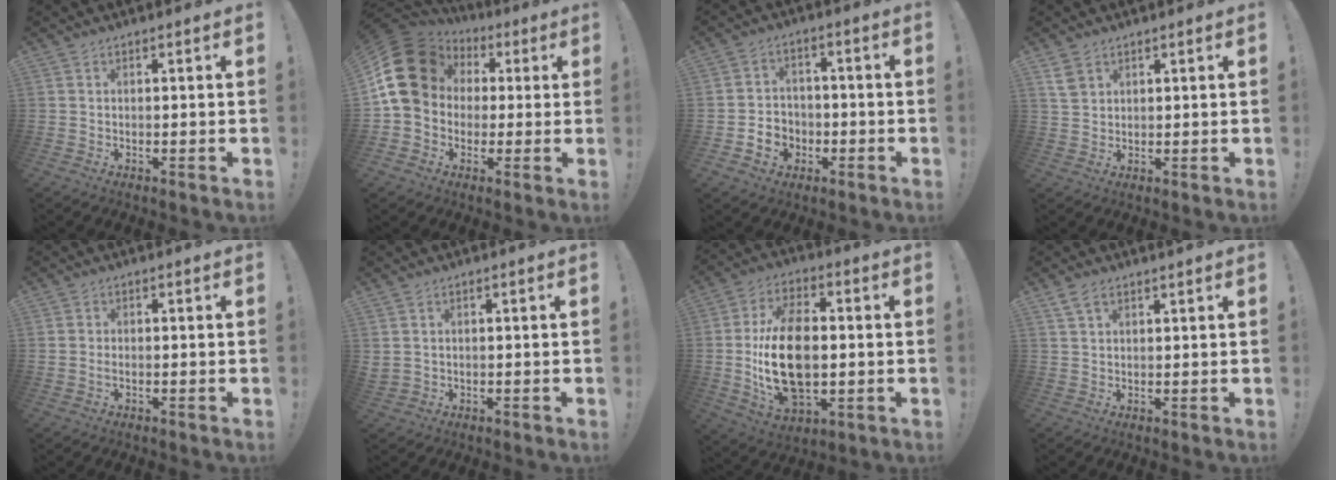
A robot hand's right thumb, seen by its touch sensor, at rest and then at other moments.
{"total": 18.6, "force": [3.3, 15.1, 10.3], "torque": [-0.182, 0.000, 0.078]}
{"total": 6.9, "force": [-2.4, 6.1, 2.0], "torque": [-0.032, 0.019, -0.040]}
{"total": 4.2, "force": [2.7, 2.6, 1.9], "torque": [-0.026, -0.013, 0.051]}
{"total": 0.8, "force": [-0.3, 0.6, 0.4], "torque": [-0.007, 0.002, -0.006]}
{"total": 1.8, "force": [1.0, 1.2, 0.9], "torque": [-0.013, -0.004, 0.019]}
{"total": 20.3, "force": [-1.0, 12.6, 15.9], "torque": [-0.303, 0.003, -0.012]}
{"total": 3.6, "force": [2.5, 1.1, 2.3], "torque": [-0.043, -0.007, 0.047]}